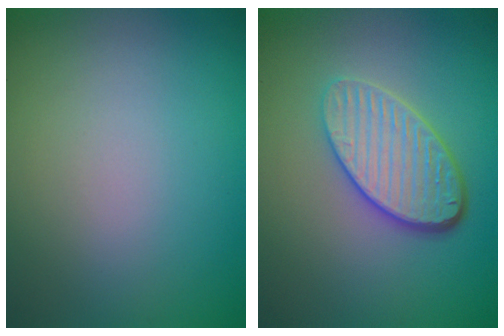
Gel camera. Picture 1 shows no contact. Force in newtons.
{"total": 4.8, "press": 3.6, "slide": 3.3}